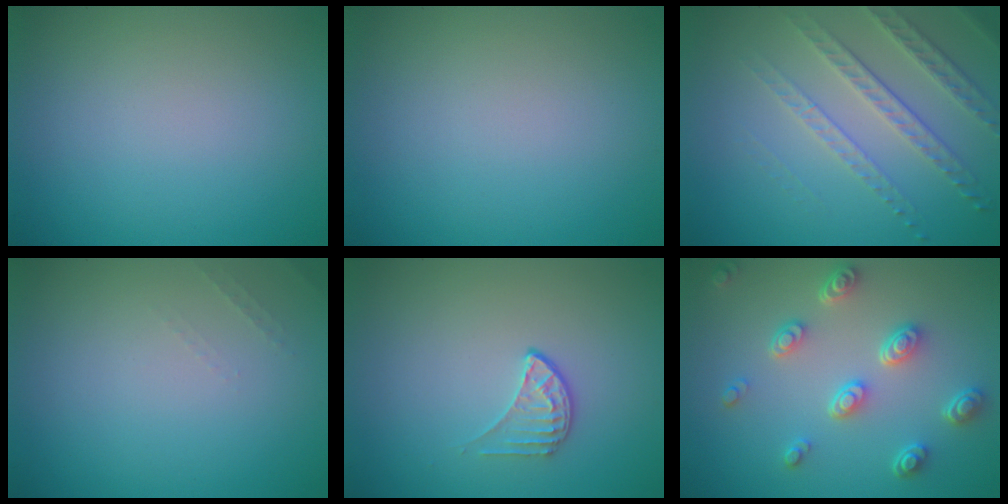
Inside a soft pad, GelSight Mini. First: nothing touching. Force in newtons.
{"total": 0.0}
{"total": 3.6, "press": 3.2, "slide": 1.5}
{"total": 0.6, "press": 0.6, "slide": 0.2}
{"total": 1.6, "press": 1.0, "slide": 1.2}
{"total": 4.5, "press": 3.4, "slide": 2.9}